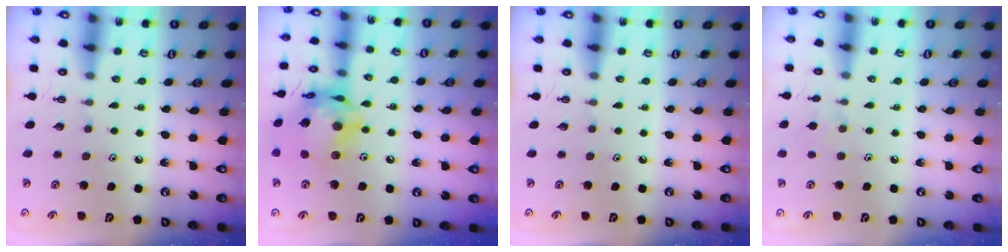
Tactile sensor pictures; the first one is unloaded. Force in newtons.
{"total": 17.6, "press": 17.5, "slide": 1.8}
{"total": 0.0}
{"total": 5.8, "press": 5.7, "slide": 0.9}